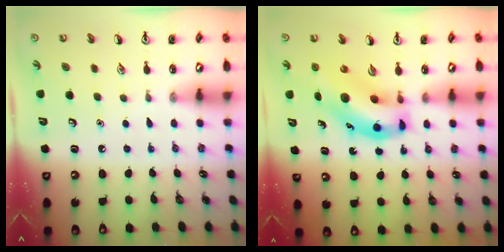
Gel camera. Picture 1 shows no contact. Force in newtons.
{"total": 11.6, "press": 11.1, "slide": 3.3}